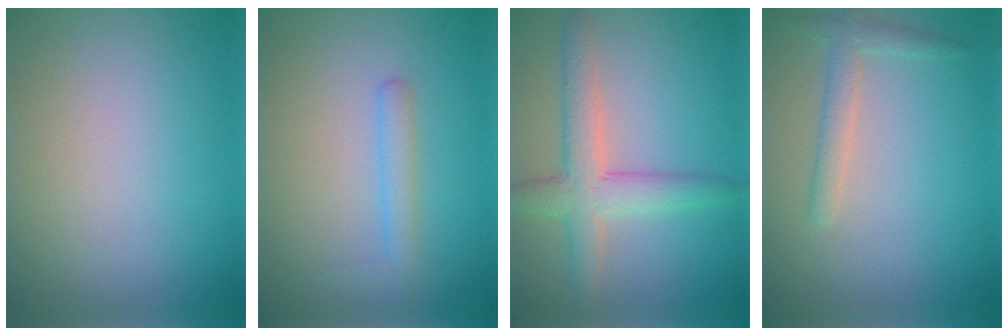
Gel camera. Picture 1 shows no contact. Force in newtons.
{"total": 1.9, "press": 1.9, "slide": 0.2}
{"total": 4.5, "press": 4.5, "slide": 0.1}
{"total": 2.1, "press": 2.1, "slide": 0.0}